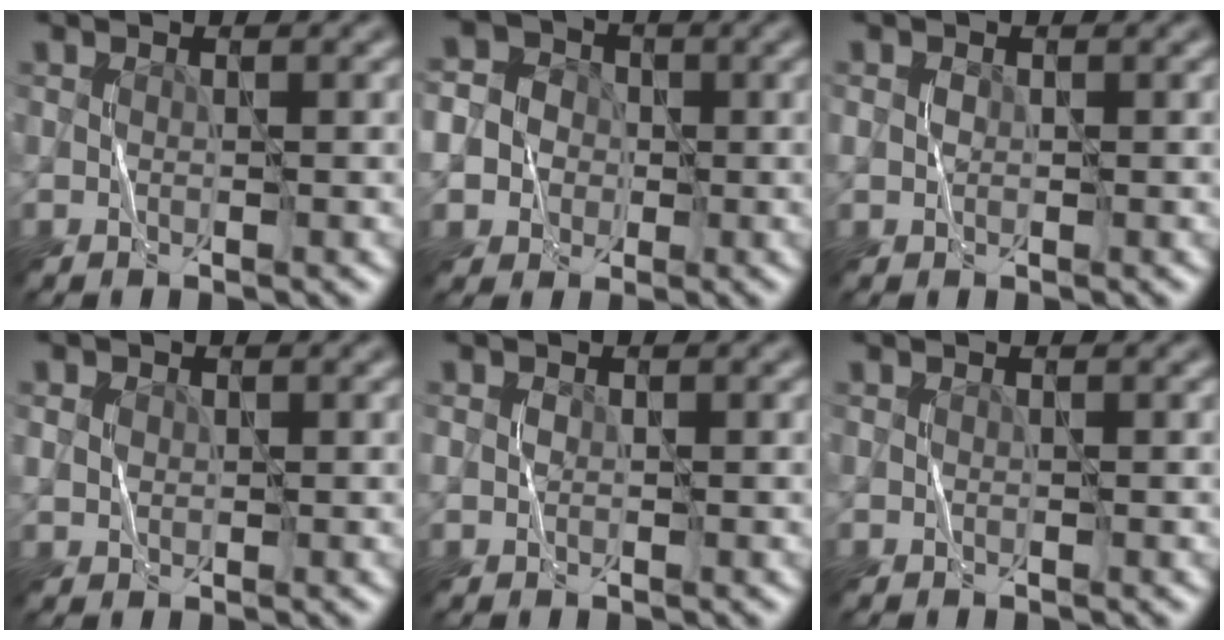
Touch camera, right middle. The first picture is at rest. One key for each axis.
{"total": 8.2, "fx": -1.6, "fy": 7.7, "fz": 2.4, "tx": -0.064, "ty": 0.009, "tz": -0.060}
{"total": 1.3, "fx": 0.3, "fy": 1.1, "fz": 0.6, "tx": -0.012, "ty": 0.004, "tz": 0.003}
{"total": 1.5, "fx": 0.6, "fy": 1.2, "fz": 0.6, "tx": -0.022, "ty": 0.003, "tz": 0.016}
{"total": 1.0, "fx": 0.2, "fy": 0.8, "fz": 0.4, "tx": -0.007, "ty": 0.002, "tz": 0.003}
{"total": 0.0}